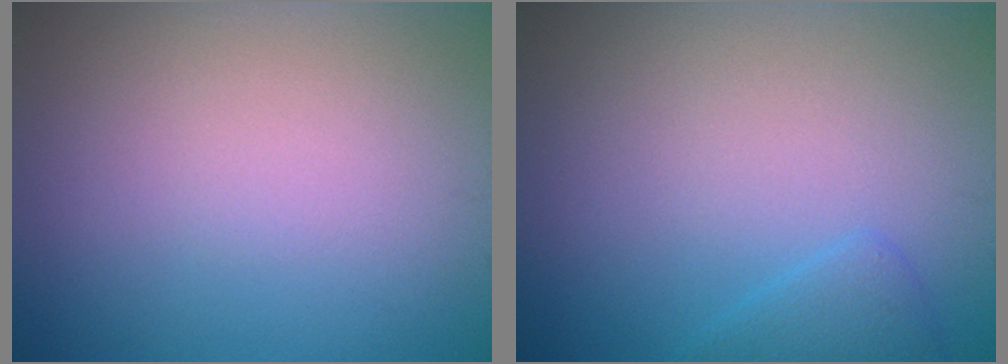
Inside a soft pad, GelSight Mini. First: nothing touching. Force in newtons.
{"total": 1.6, "press": 1.6, "slide": 0.1}